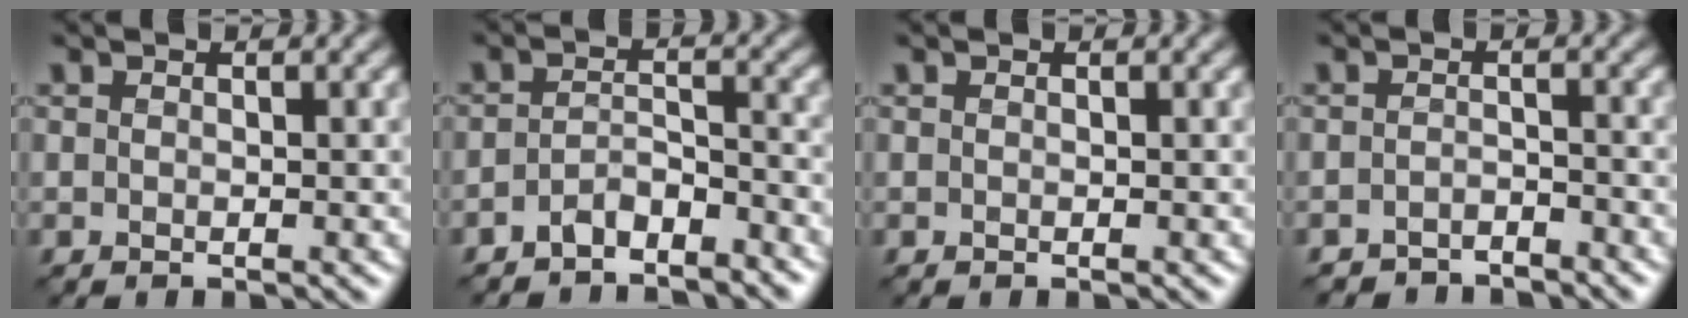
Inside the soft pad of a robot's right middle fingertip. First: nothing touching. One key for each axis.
{"total": 2.6, "fx": -2.4, "fy": 0.4, "fz": 0.7, "tx": -0.021, "ty": 0.008, "tz": -0.051}
{"total": 0.0}
{"total": 2.4, "fx": -2.4, "fy": 0.0, "fz": -0.3, "tx": 0.006, "ty": 0.005, "tz": -0.043}